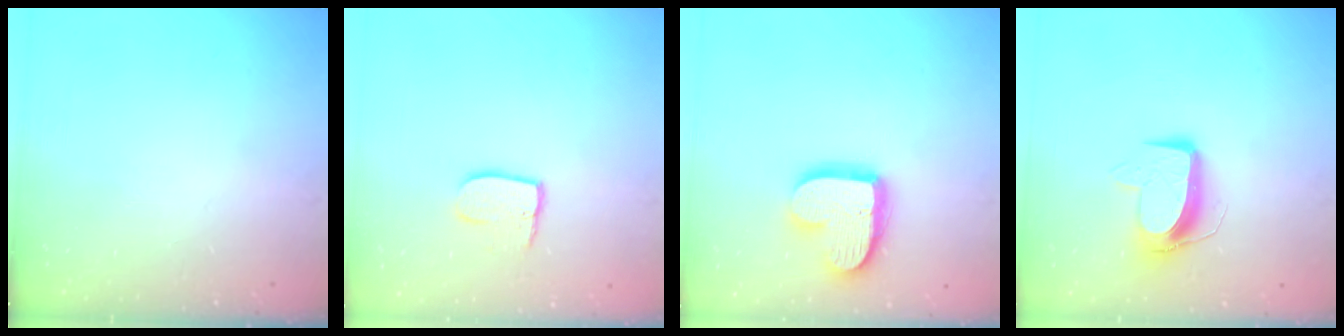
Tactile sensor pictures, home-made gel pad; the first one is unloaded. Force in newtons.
{"total": 8.0, "press": 8.0, "slide": 0.7}
{"total": 15.6, "press": 15.5, "slide": 1.3}
{"total": 10.5, "press": 10.5, "slide": 0.3}